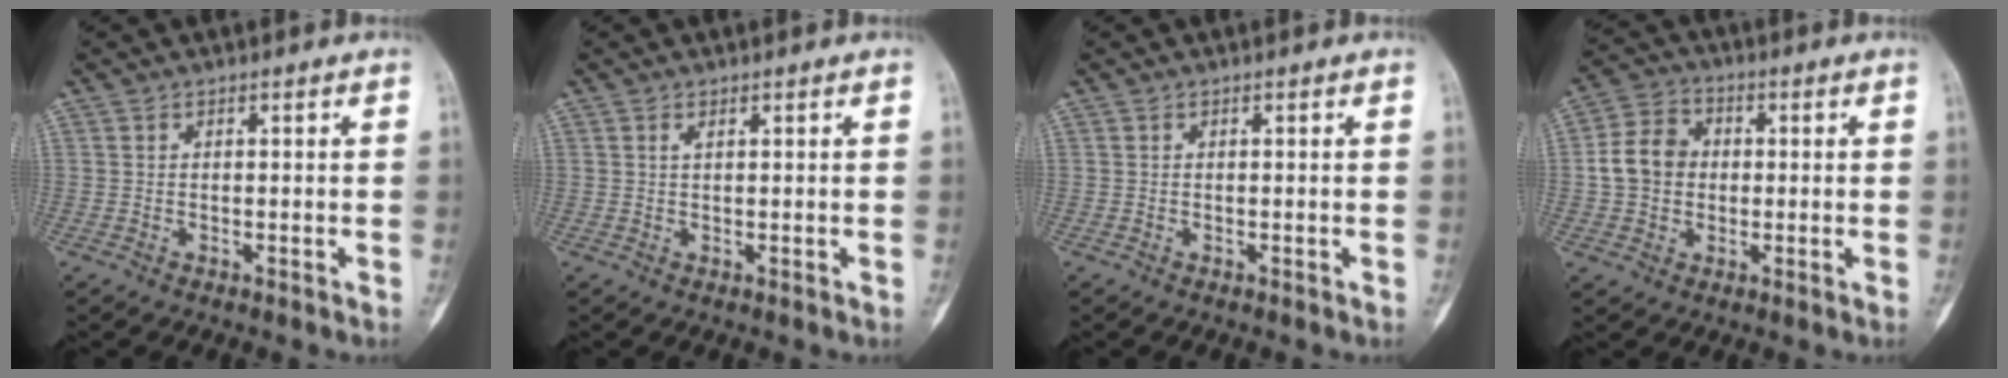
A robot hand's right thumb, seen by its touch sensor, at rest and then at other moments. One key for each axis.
{"total": 0.8, "fx": 0.4, "fy": 0.3, "fz": 0.5, "tx": -0.009, "ty": 0.002, "tz": 0.008}
{"total": 0.0}
{"total": 8.5, "fx": 0.0, "fy": 7.2, "fz": 4.6, "tx": -0.069, "ty": 0.019, "tz": -0.010}